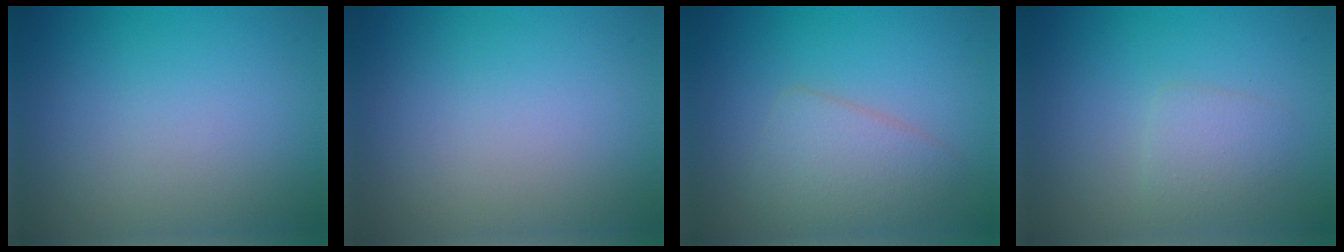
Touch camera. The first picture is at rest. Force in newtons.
{"total": 0.0}
{"total": 3.3, "press": 3.3, "slide": 0.1}
{"total": 1.9, "press": 1.9, "slide": 0.1}